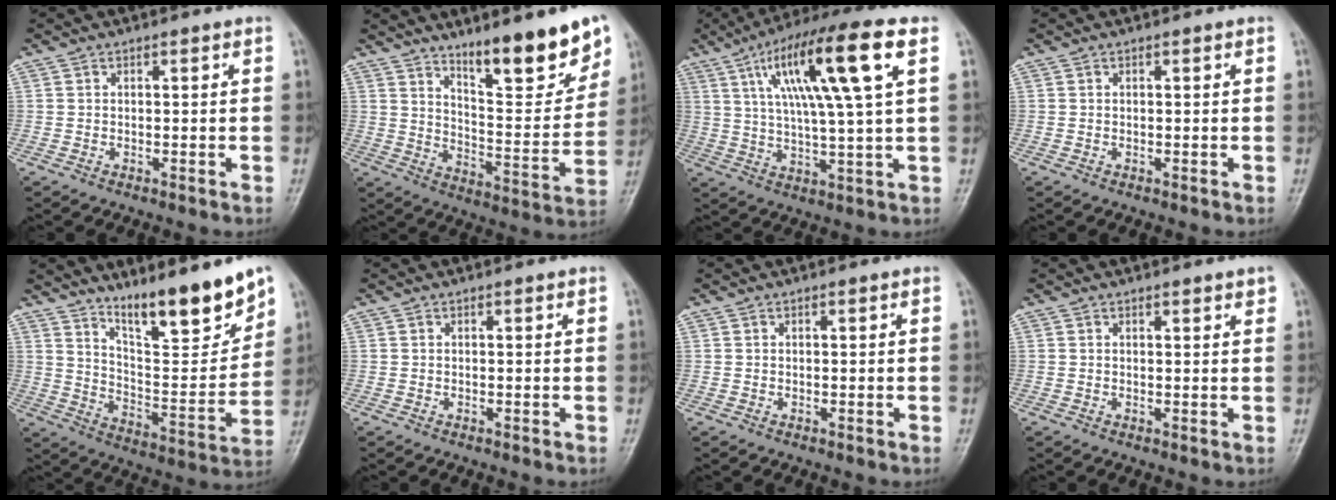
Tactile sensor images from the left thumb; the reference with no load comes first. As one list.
[{"total": 16.4, "force": [11.2, 4.1, 11.3], "torque": [-0.129, -0.078, 0.182]}, {"total": 17.8, "force": [6.5, 2.3, 16.4], "torque": [-0.294, 0.004, 0.104]}, {"total": 0.0}, {"total": 16.2, "force": [11.9, 3.5, 10.4], "torque": [-0.129, -0.084, 0.205]}, {"total": 0.0}, {"total": 0.0}, {"total": 1.4, "force": [1.1, 0.3, 0.8], "torque": [-0.007, -0.004, 0.014]}]